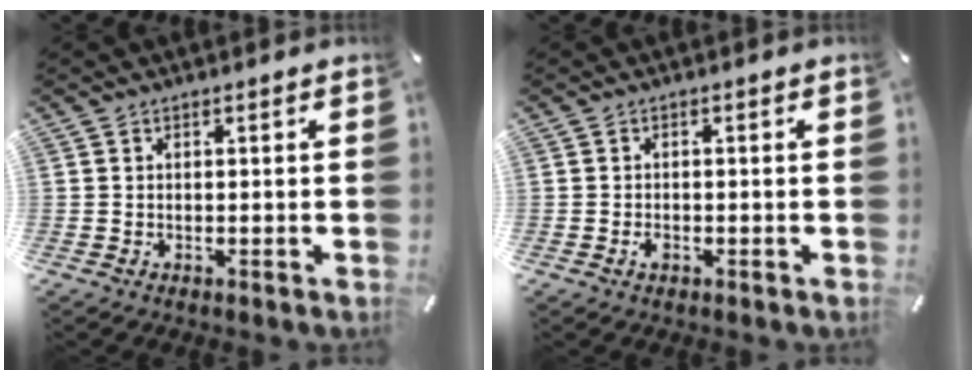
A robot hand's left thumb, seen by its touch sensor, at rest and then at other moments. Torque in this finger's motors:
{"motor_torque": [0.05, 0.83, 0.06, 0.12, -0.01]}